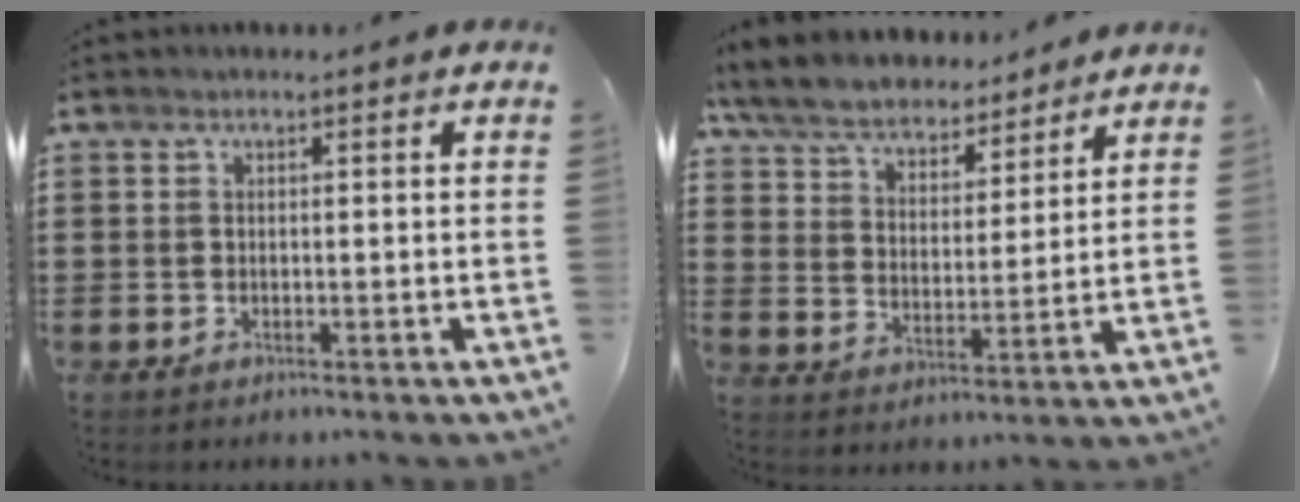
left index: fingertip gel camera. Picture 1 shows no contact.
{"total": 6.7, "force": [6.3, 1.4, 1.6], "torque": [-0.062, -0.033, 0.111]}